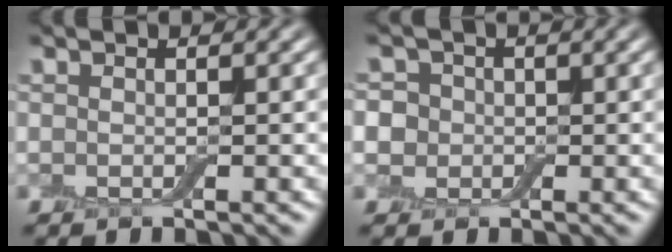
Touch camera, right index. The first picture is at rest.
{"total": 4.7, "force": [0.6, 4.3, 1.9], "torque": [-0.019, 0.029, -0.021]}